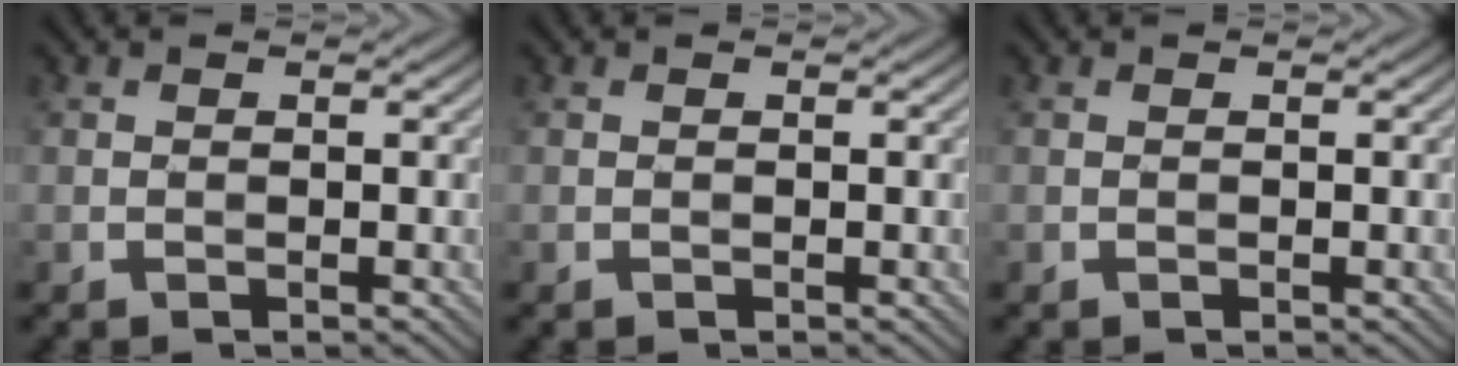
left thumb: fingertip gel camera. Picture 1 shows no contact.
{"total": 0.0}
{"total": 0.0}